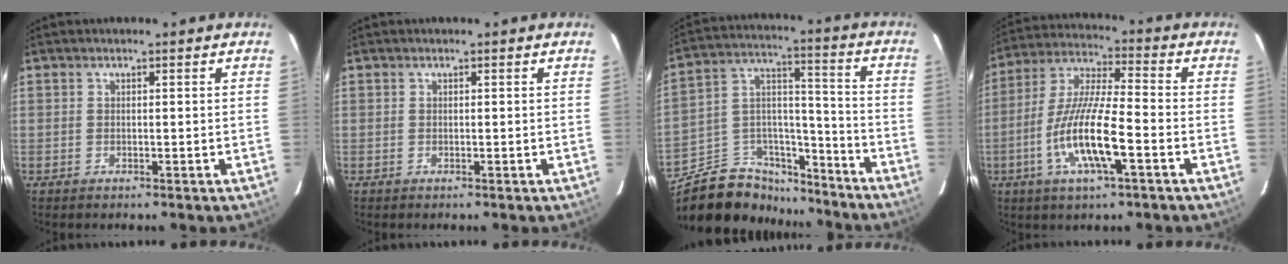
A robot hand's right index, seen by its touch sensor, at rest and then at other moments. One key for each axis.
{"total": 0.0}
{"total": 17.8, "fx": -14.2, "fy": 9.0, "fz": 5.9, "tx": -0.123, "ty": 0.064, "tz": -0.221}
{"total": 13.7, "fx": -5.0, "fy": 2.5, "fz": 12.6, "tx": -0.257, "ty": -0.009, "tz": -0.097}